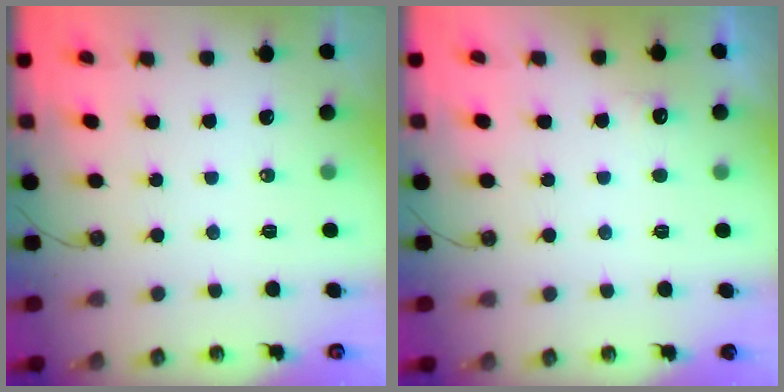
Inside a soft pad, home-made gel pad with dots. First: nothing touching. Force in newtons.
{"total": 3.8, "press": 3.7, "slide": 1.1}